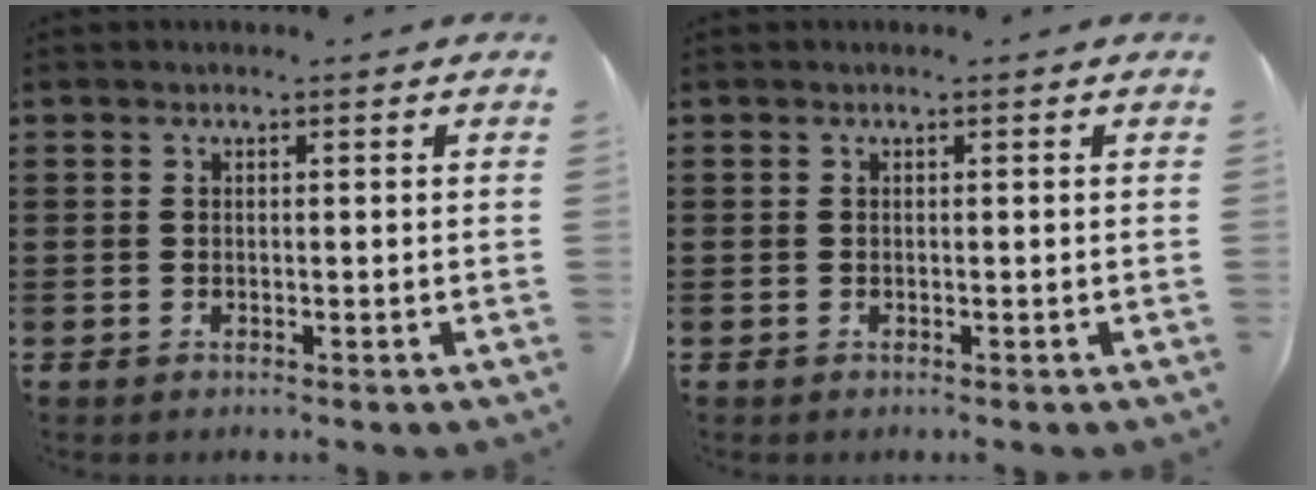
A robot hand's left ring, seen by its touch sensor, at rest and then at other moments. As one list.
[{"total": 0.0}]